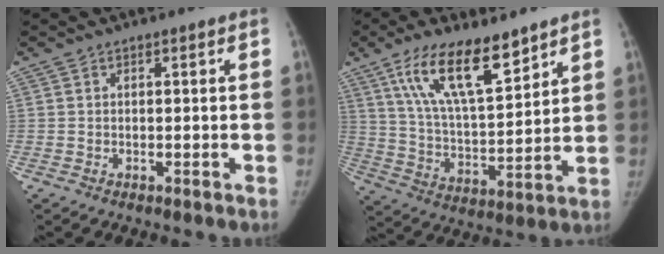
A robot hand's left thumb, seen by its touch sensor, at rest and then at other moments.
{"total": 16.0, "force": [10.1, 5.3, 11.2], "torque": [-0.176, -0.048, 0.195]}